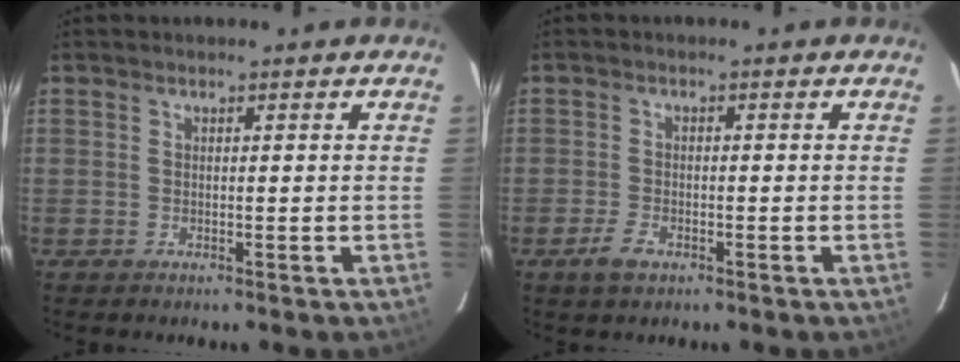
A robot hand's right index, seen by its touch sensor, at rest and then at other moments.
{"total": 3.6, "force": [-2.1, 2.1, 2.0], "torque": [-0.047, -0.003, -0.038]}